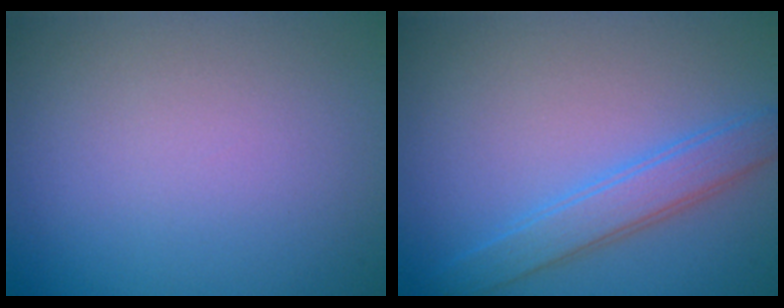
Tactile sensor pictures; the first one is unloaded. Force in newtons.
{"total": 3.1, "press": 3.1, "slide": 0.1}